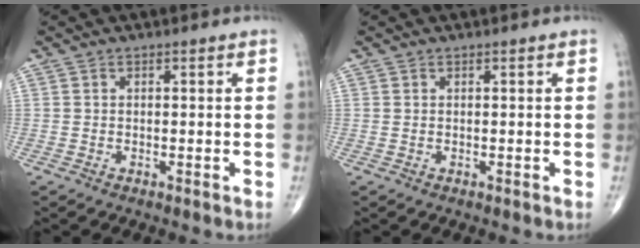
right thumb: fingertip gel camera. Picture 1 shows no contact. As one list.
[{"total": 0.0}]